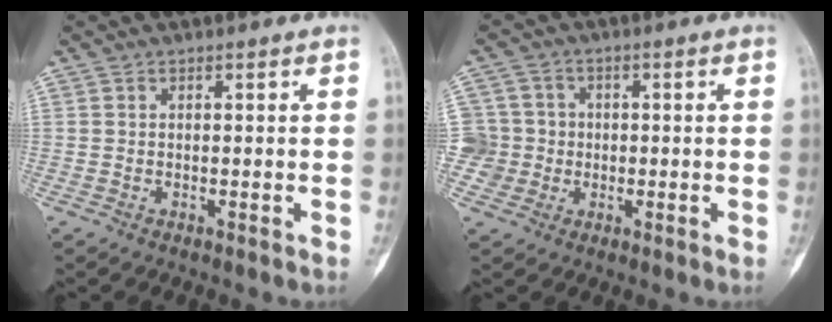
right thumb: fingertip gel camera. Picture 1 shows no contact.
{"total": 6.7, "force": [-0.9, 6.6, 0.2], "torque": [0.021, 0.018, -0.020]}